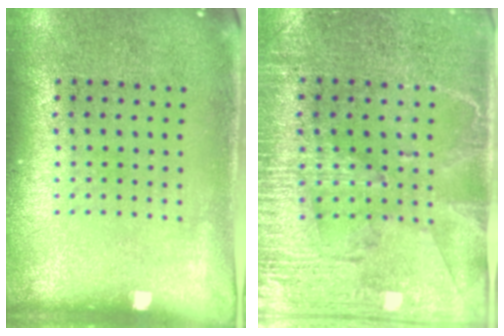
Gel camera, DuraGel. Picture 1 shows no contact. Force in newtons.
{"total": 3.3, "press": 3.0, "slide": 1.4}